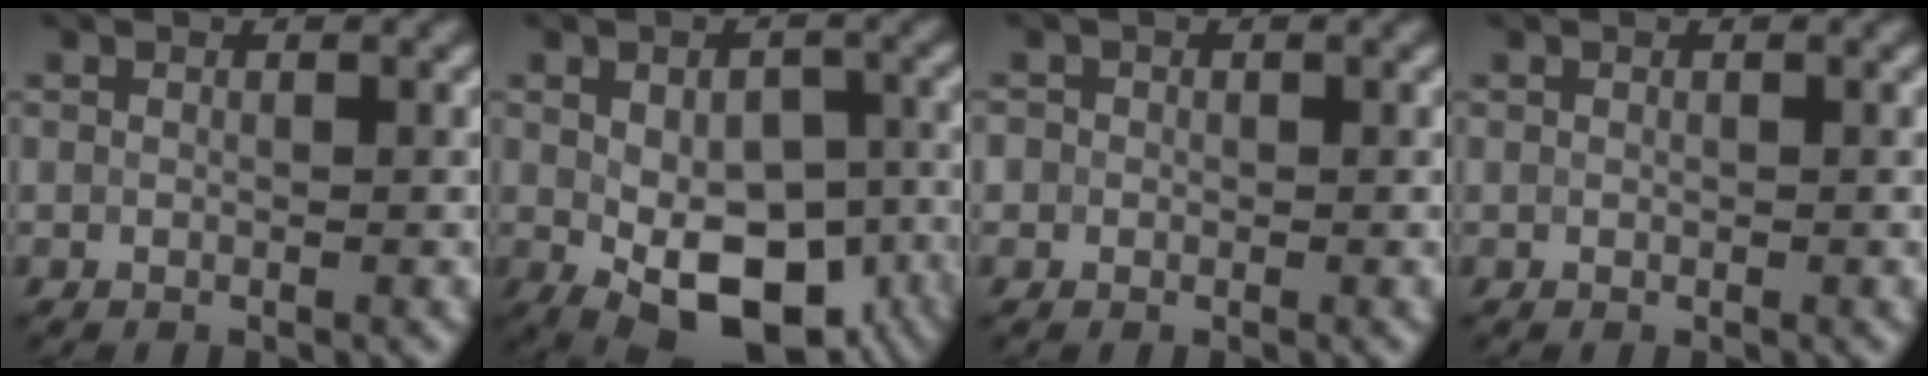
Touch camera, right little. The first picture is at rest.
{"total": 9.8, "force": [-2.7, 5.9, 7.4], "torque": [-0.115, -0.027, -0.032]}
{"total": 0.8, "force": [0.0, 0.8, -0.2], "torque": [0.011, -0.002, -0.003]}
{"total": 0.0}